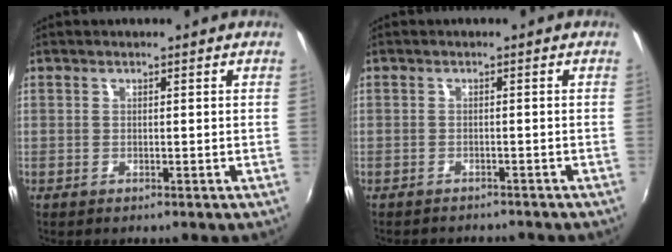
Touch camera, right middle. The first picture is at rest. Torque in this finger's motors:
{"motor_torque": [0.60, -1.54, 0.05, 0.03]}